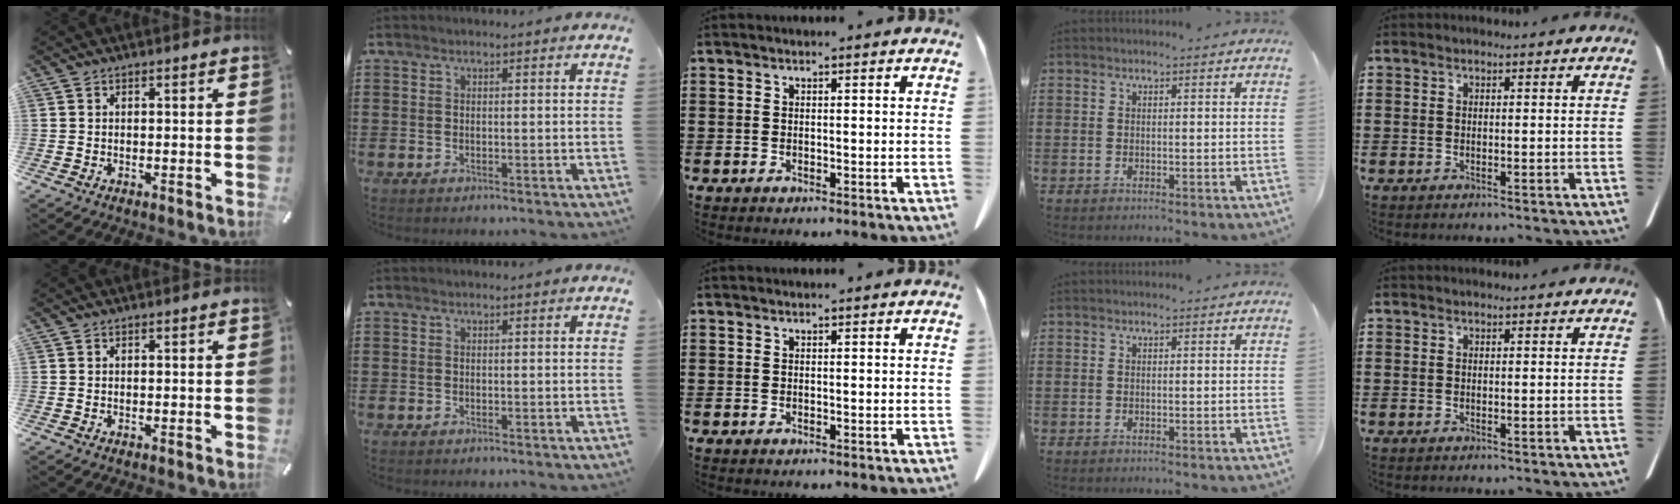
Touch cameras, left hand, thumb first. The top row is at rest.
{}